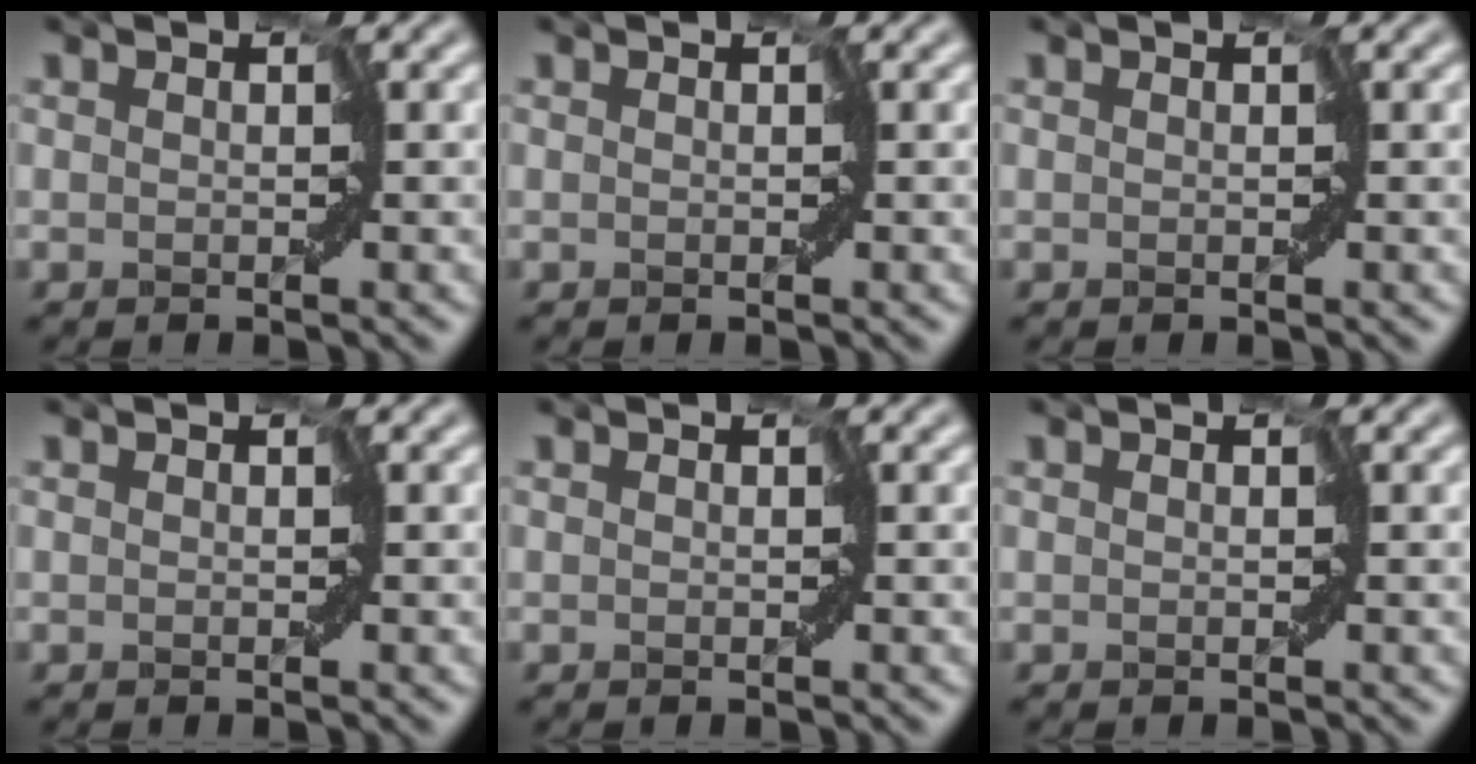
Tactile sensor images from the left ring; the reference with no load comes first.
{"total": 0.0}
{"total": 0.0}
{"total": 0.0}
{"total": 0.0}
{"total": 0.0}